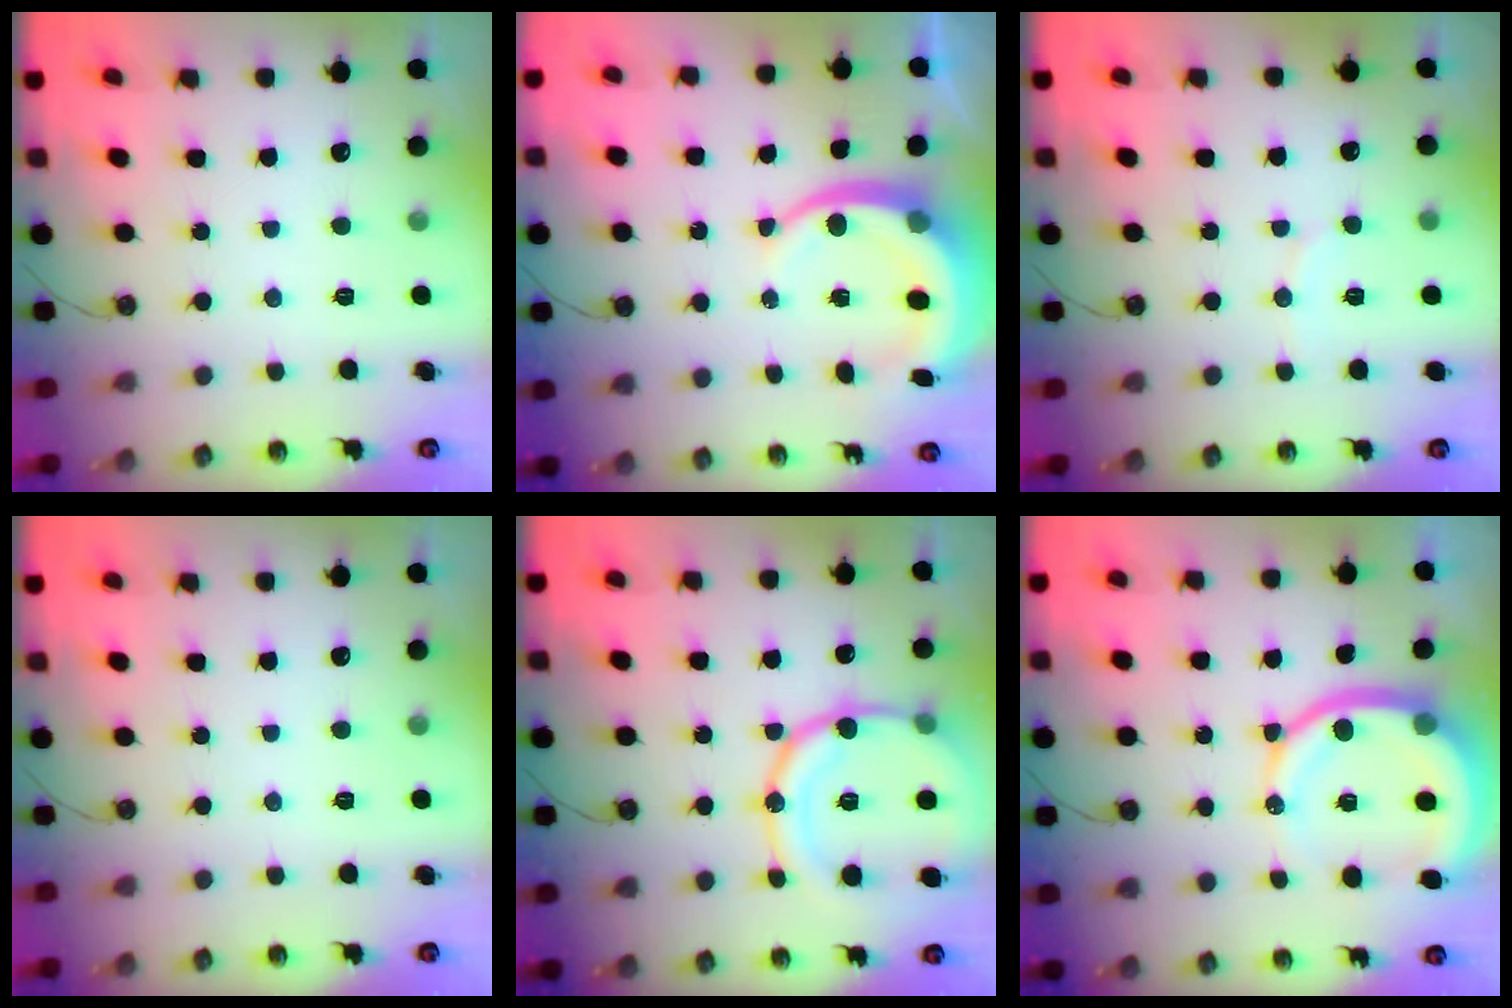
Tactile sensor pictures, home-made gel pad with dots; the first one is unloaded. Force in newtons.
{"total": 11.0, "press": 10.8, "slide": 1.8}
{"total": 5.1, "press": 5.0, "slide": 0.6}
{"total": 0.0}
{"total": 19.0, "press": 18.7, "slide": 3.2}
{"total": 15.0, "press": 14.8, "slide": 2.0}